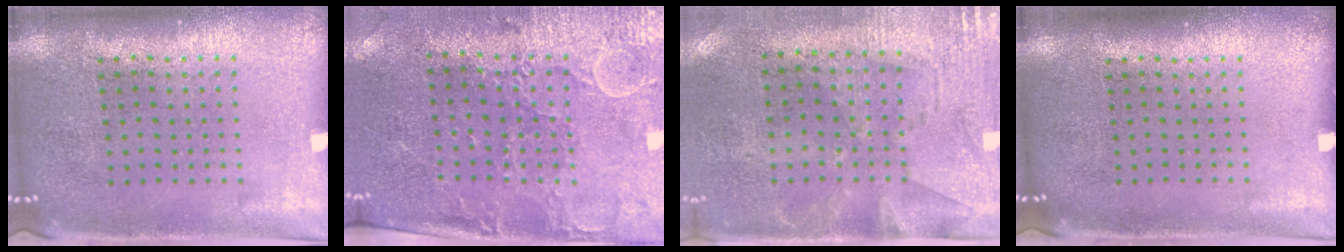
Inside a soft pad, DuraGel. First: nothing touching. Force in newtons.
{"total": 2.9, "press": 2.5, "slide": 1.5}
{"total": 2.7, "press": 2.3, "slide": 1.5}
{"total": 0.0}